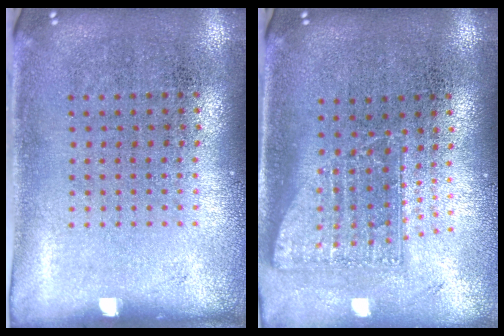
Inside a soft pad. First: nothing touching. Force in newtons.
{"total": 1.8, "press": 1.3, "slide": 1.2}